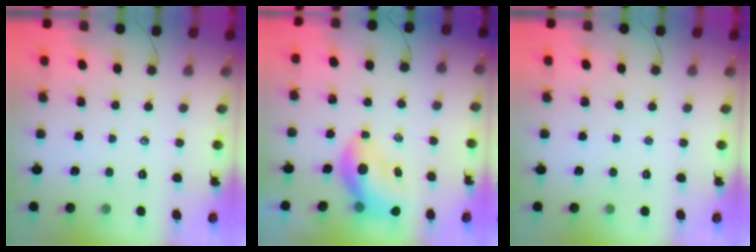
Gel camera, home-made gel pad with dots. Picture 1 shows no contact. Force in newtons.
{"total": 7.4, "press": 7.2, "slide": 1.5}
{"total": 0.0}